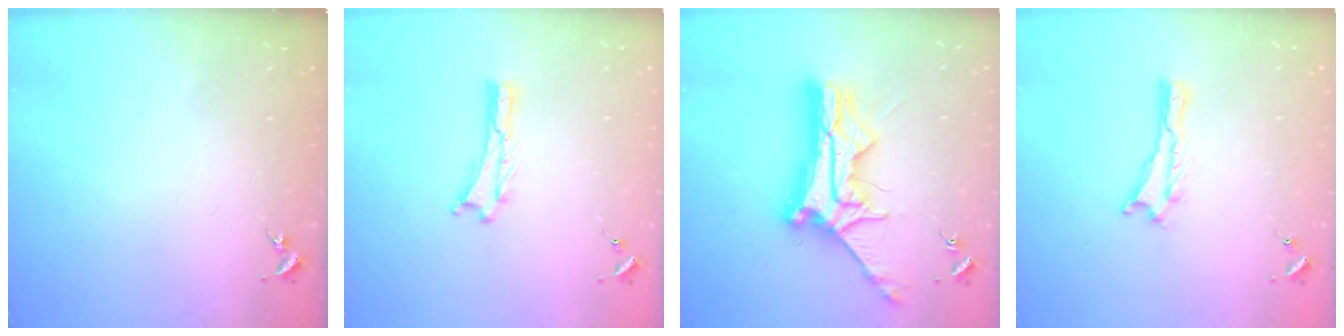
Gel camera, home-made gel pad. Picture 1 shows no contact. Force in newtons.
{"total": 0.0}
{"total": 13.3, "press": 13.3, "slide": 1.1}
{"total": 0.0}